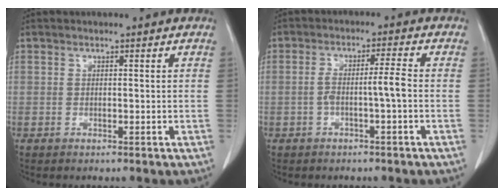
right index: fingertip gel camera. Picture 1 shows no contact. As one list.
[{"total": 4.0, "force": [-1.0, -0.2, 3.9], "torque": [-0.073, 0.014, -0.014]}]